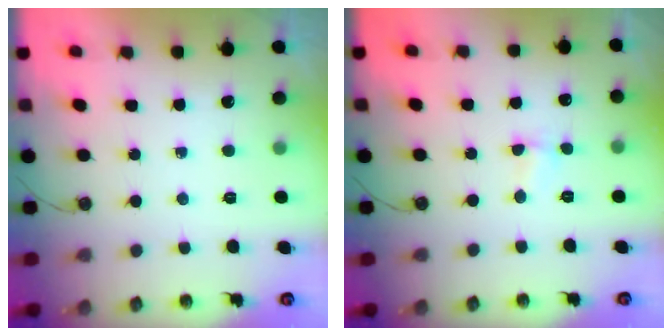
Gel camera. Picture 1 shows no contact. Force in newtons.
{"total": 1.6, "press": 1.3, "slide": 0.9}